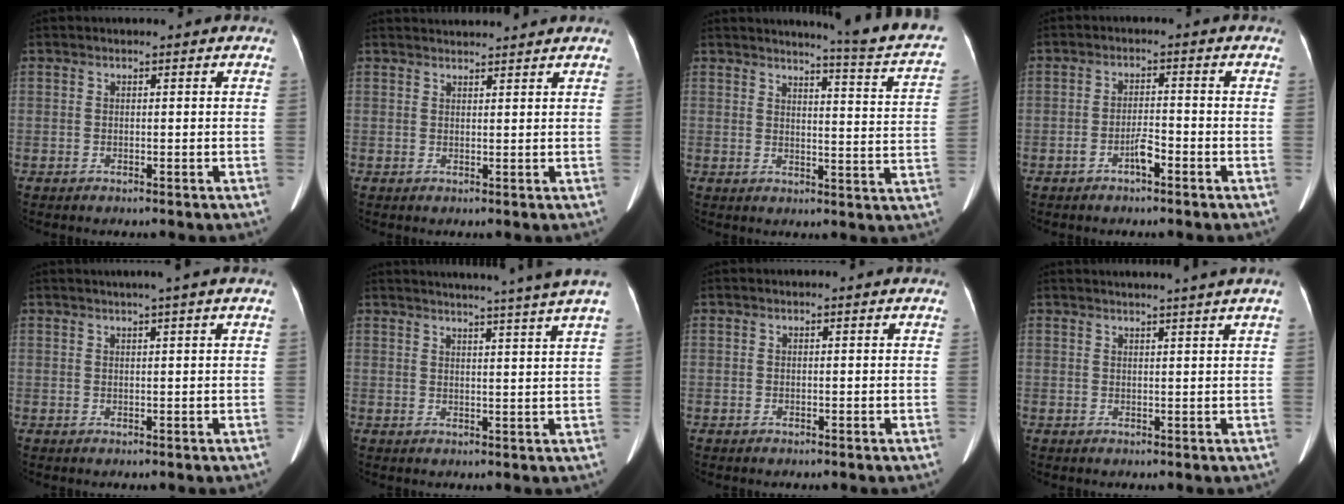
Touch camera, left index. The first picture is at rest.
{"total": 4.2, "force": [4.1, -0.2, 0.5], "torque": [-0.009, 0.029, 0.060]}
{"total": 13.5, "force": [12.2, -0.6, 5.7], "torque": [-0.067, -0.066, 0.123]}
{"total": 2.8, "force": [-1.8, 0.6, 2.1], "torque": [-0.037, 0.003, -0.033]}
{"total": 2.4, "force": [1.5, -0.7, 1.7], "torque": [-0.026, 0.006, 0.028]}
{"total": 11.5, "force": [10.0, -2.4, 5.1], "torque": [-0.071, -0.025, 0.113]}
{"total": 0.0}
{"total": 4.7, "force": [4.0, -1.4, 2.1], "torque": [-0.027, 0.008, 0.049]}